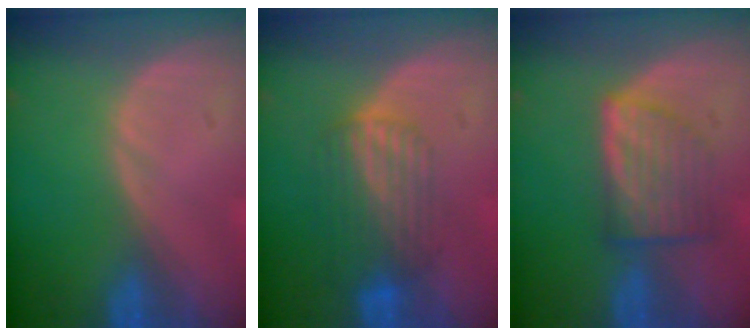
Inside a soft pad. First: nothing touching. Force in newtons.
{"total": 7.1, "press": 6.0, "slide": 3.9}
{"total": 6.3, "press": 6.0, "slide": 1.7}